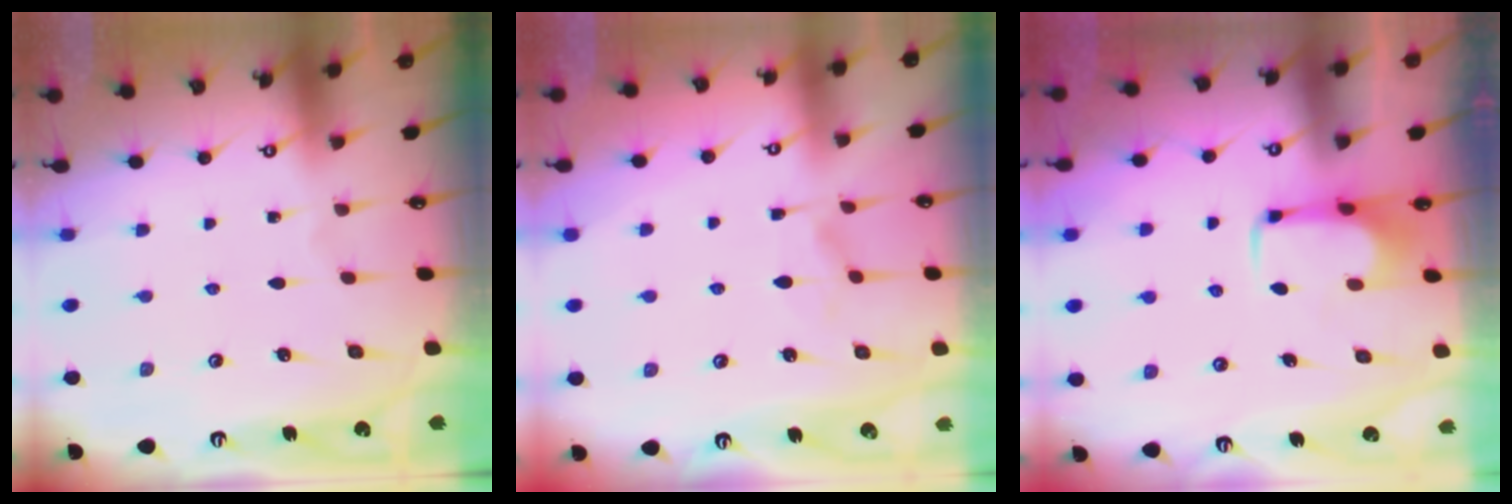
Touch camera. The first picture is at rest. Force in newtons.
{"total": 1.6, "press": 1.3, "slide": 0.9}
{"total": 1.8, "press": 1.8, "slide": 0.4}